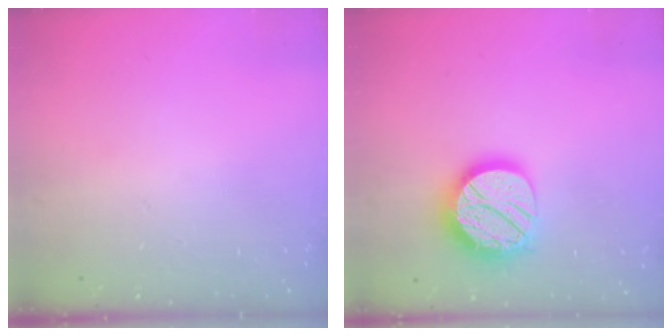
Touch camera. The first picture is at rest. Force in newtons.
{"total": 16.0, "press": 16.0, "slide": 0.8}